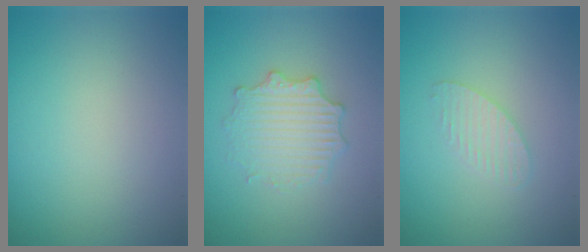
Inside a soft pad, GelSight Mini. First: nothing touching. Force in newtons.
{"total": 3.0, "press": 2.9, "slide": 0.4}
{"total": 1.6, "press": 1.6, "slide": 0.1}